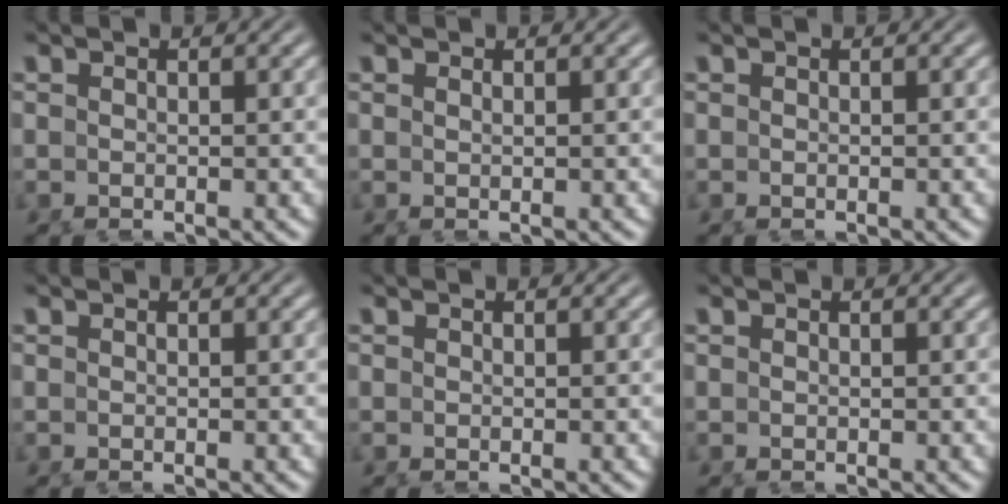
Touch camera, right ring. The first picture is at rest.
{"total": 0.9, "force": [0.1, -0.9, 0.2], "torque": [-0.001, -0.008, 0.008]}
{"total": 0.0}
{"total": 0.0}
{"total": 0.0}
{"total": 0.0}